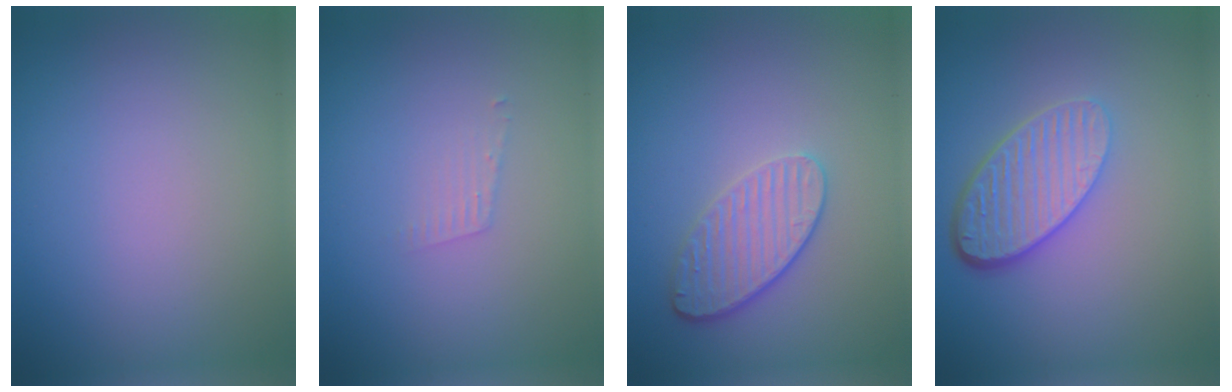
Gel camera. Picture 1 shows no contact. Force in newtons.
{"total": 0.9, "press": 0.9, "slide": 0.1}
{"total": 3.5, "press": 3.1, "slide": 1.7}
{"total": 5.3, "press": 3.9, "slide": 3.7}